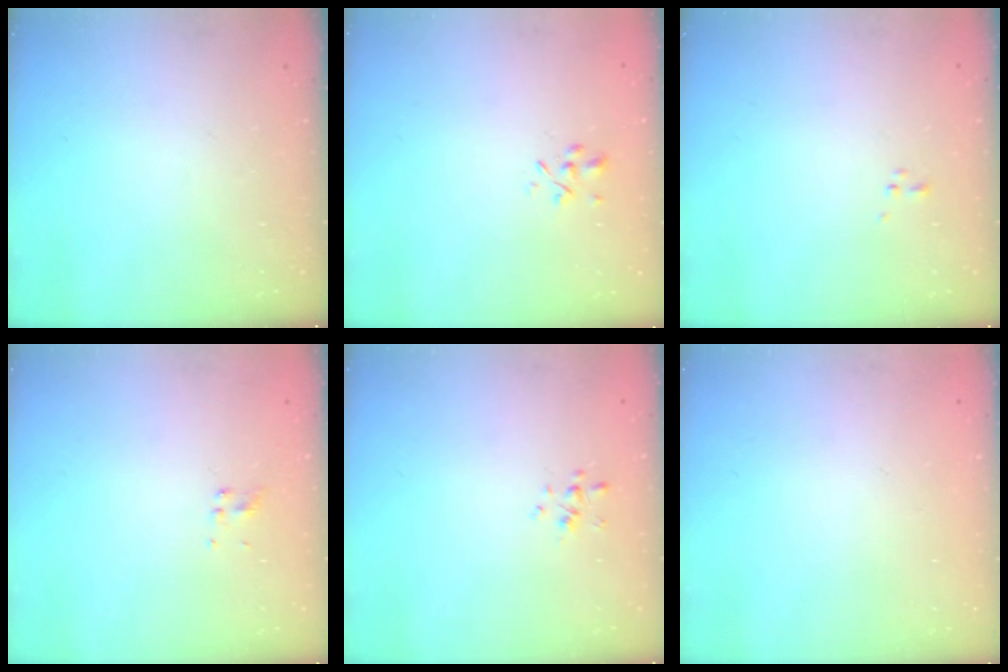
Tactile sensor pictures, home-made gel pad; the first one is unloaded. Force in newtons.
{"total": 1.3, "press": 1.2, "slide": 0.5}
{"total": 0.0}
{"total": 2.8, "press": 2.4, "slide": 1.5}
{"total": 3.2, "press": 3.1, "slide": 0.8}
{"total": 1.8, "press": 1.8, "slide": 0.2}